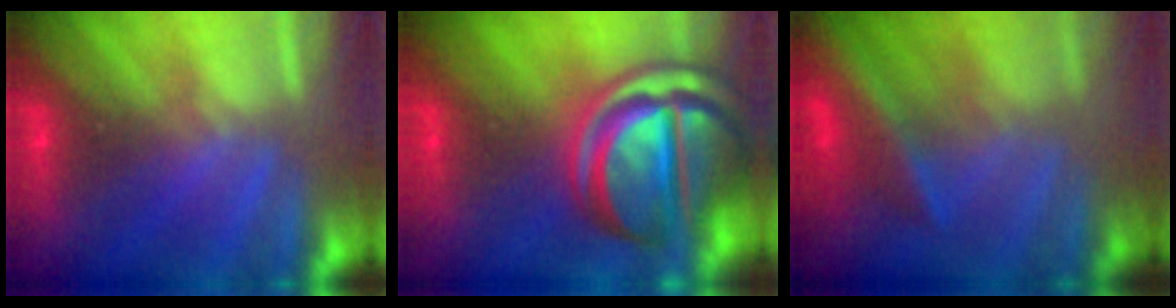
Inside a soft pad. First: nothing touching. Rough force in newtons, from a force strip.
{"total": 7.1}
{"total": 7.4}